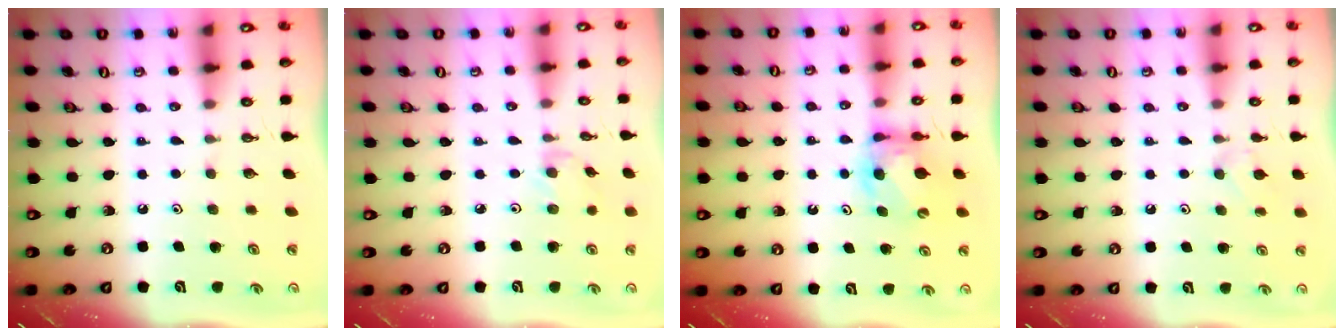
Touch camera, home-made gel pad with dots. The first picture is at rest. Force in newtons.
{"total": 2.1, "press": 2.1, "slide": 0.4}
{"total": 6.1, "press": 6.1, "slide": 0.5}
{"total": 6.4, "press": 6.3, "slide": 1.0}